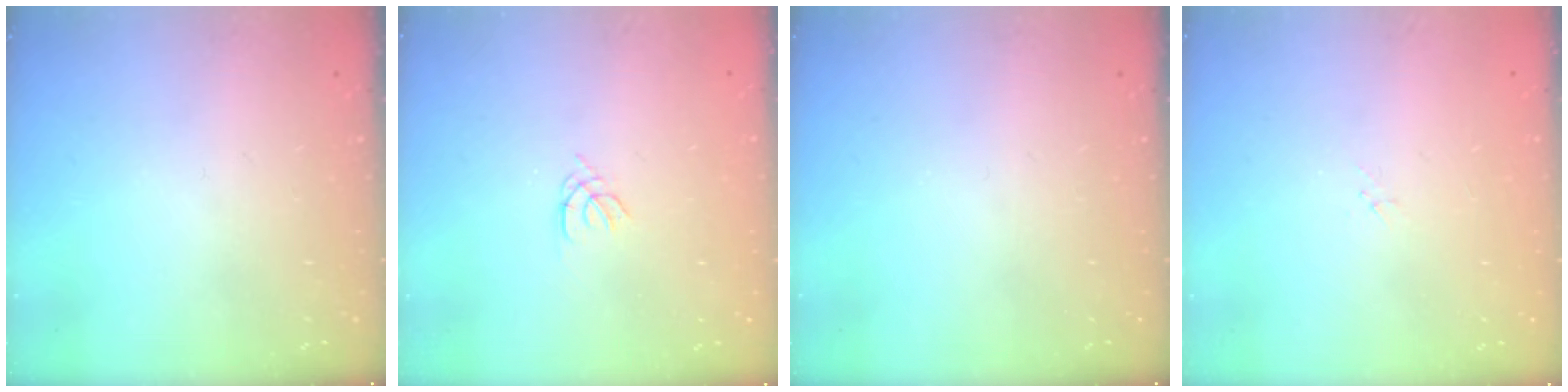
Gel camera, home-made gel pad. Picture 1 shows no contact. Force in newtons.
{"total": 1.2, "press": 1.2, "slide": 0.3}
{"total": 0.0}
{"total": 1.7, "press": 1.6, "slide": 0.2}